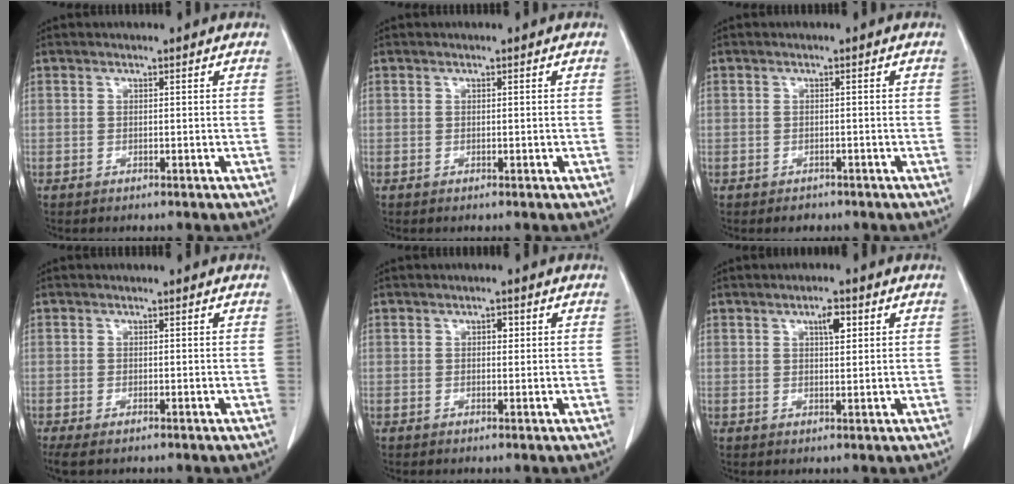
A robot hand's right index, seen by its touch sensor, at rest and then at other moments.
{"total": 0.0}
{"total": 1.5, "force": [-1.1, 1.0, 0.2], "torque": [-0.008, 0.001, -0.013]}
{"total": 3.1, "force": [-2.3, 0.9, 1.9], "torque": [-0.036, -0.012, -0.035]}
{"total": 1.2, "force": [0.3, 0.7, 0.9], "torque": [-0.011, 0.003, 0.004]}
{"total": 3.0, "force": [1.3, 0.9, 2.6], "torque": [-0.044, 0.001, 0.022]}